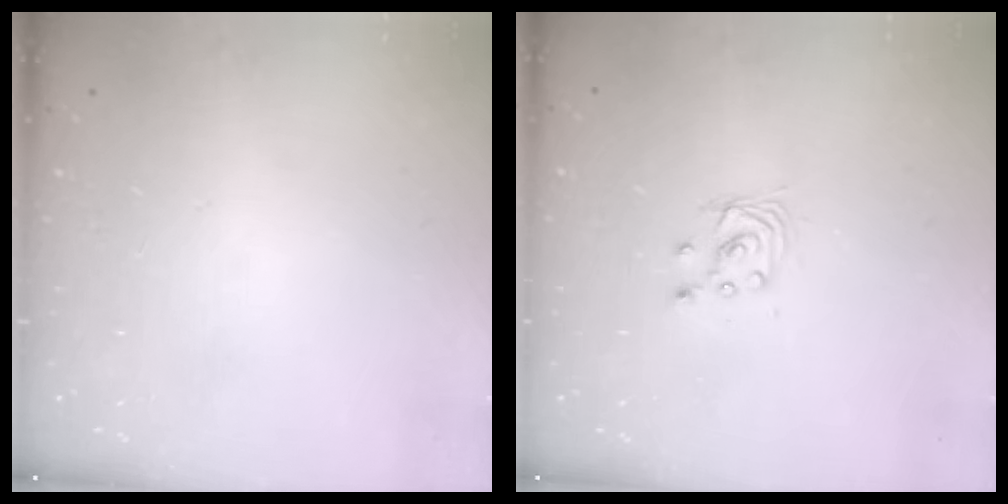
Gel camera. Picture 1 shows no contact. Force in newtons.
{"total": 2.9, "press": 2.9, "slide": 0.2}